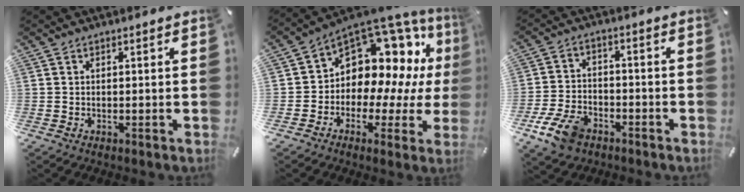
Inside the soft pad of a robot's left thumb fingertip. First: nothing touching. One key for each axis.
{"total": 12.1, "fx": 5.3, "fy": 8.8, "fz": 6.4, "tx": -0.101, "ty": -0.075, "tz": 0.090}
{"total": 10.0, "fx": -5.6, "fy": 6.3, "fz": 5.4, "tx": -0.110, "ty": 0.030, "tz": -0.101}